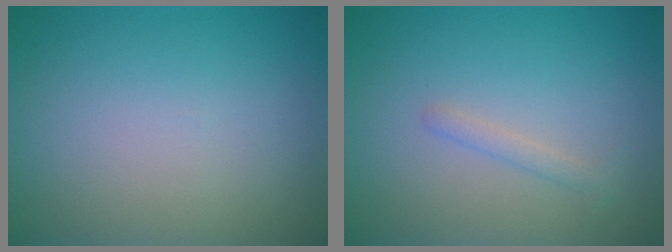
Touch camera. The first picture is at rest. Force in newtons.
{"total": 1.1, "press": 1.1, "slide": 0.0}